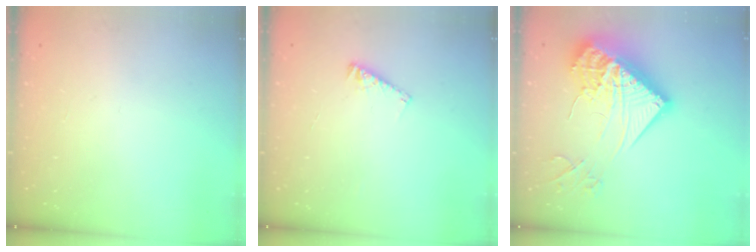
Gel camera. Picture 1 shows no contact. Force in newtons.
{"total": 4.5, "press": 4.5, "slide": 0.5}
{"total": 26.0, "press": 25.9, "slide": 2.6}